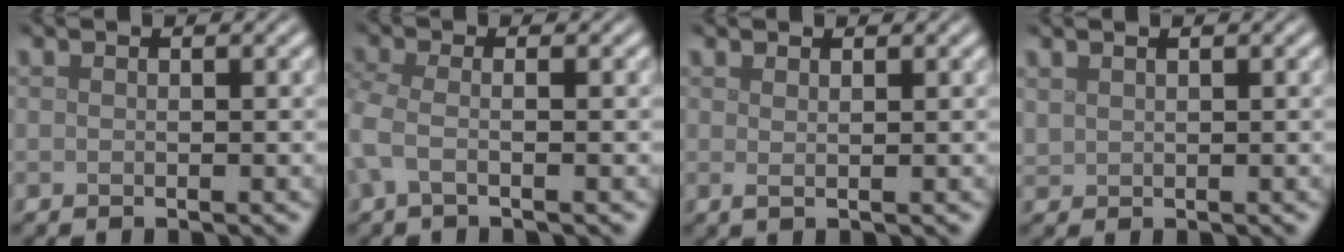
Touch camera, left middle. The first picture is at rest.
{"total": 2.0, "force": [-0.5, 0.6, 1.9], "torque": [-0.048, -0.008, -0.020]}
{"total": 0.9, "force": [0.6, 0.2, 0.6], "torque": [-0.009, -0.001, 0.008]}
{"total": 0.8, "force": [0.7, 0.4, 0.1], "torque": [-0.006, 0.000, 0.018]}